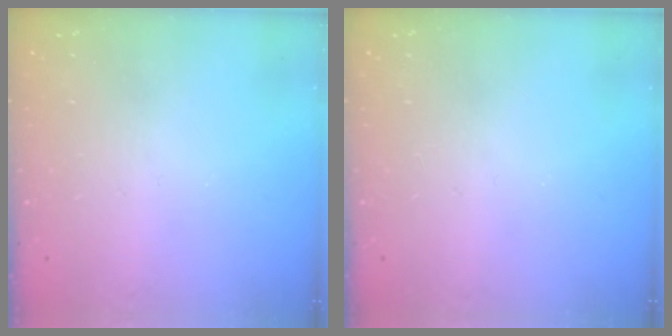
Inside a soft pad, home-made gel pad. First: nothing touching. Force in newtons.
{"total": 0.0}